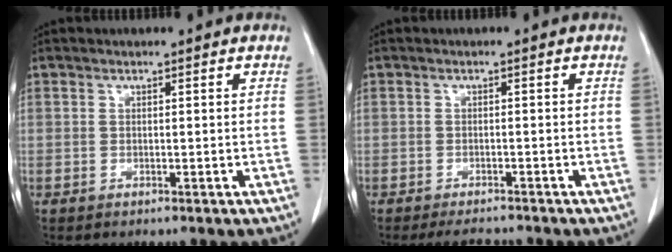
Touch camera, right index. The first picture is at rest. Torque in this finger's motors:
{"motor_torque": [-0.07, -0.08, -0.06, 0.01]}